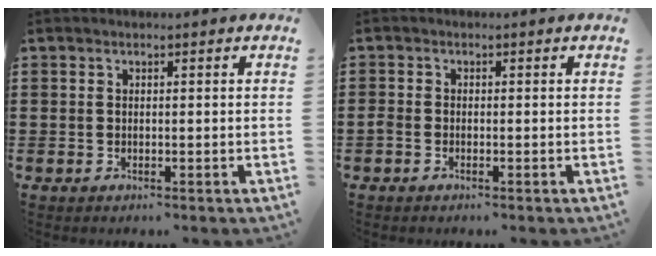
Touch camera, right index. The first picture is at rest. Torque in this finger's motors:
{"motor_torque": [0.01, 0.00, 0.01, 0.01]}